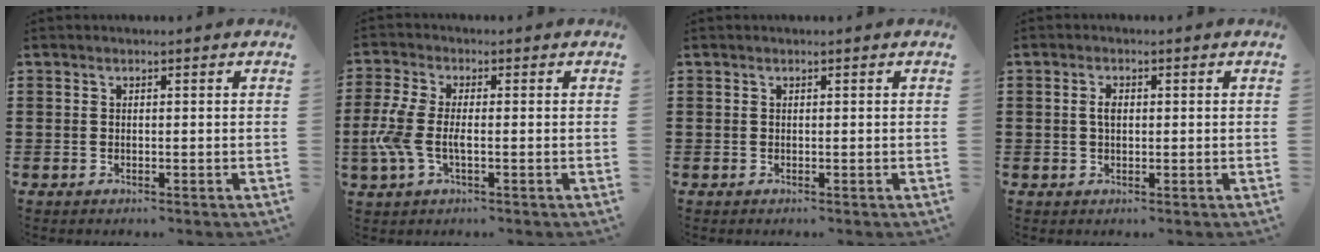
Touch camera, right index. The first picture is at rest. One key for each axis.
{"total": 5.8, "fx": -1.5, "fy": 2.6, "fz": 4.9, "tx": -0.127, "ty": -0.007, "tz": -0.037}
{"total": 0.0}
{"total": 2.0, "fx": 0.0, "fy": 0.9, "fz": 1.7, "tx": -0.036, "ty": 0.006, "tz": -0.002}